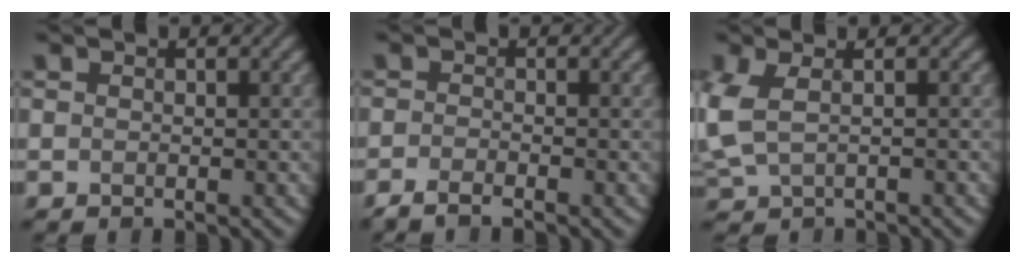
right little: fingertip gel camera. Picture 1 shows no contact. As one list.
[{"total": 1.8, "force": [-1.5, 0.2, 0.8], "torque": [-0.009, -0.009, -0.034]}, {"total": 2.2, "force": [0.0, 1.1, 2.0], "torque": [-0.061, -0.003, 0.007]}]